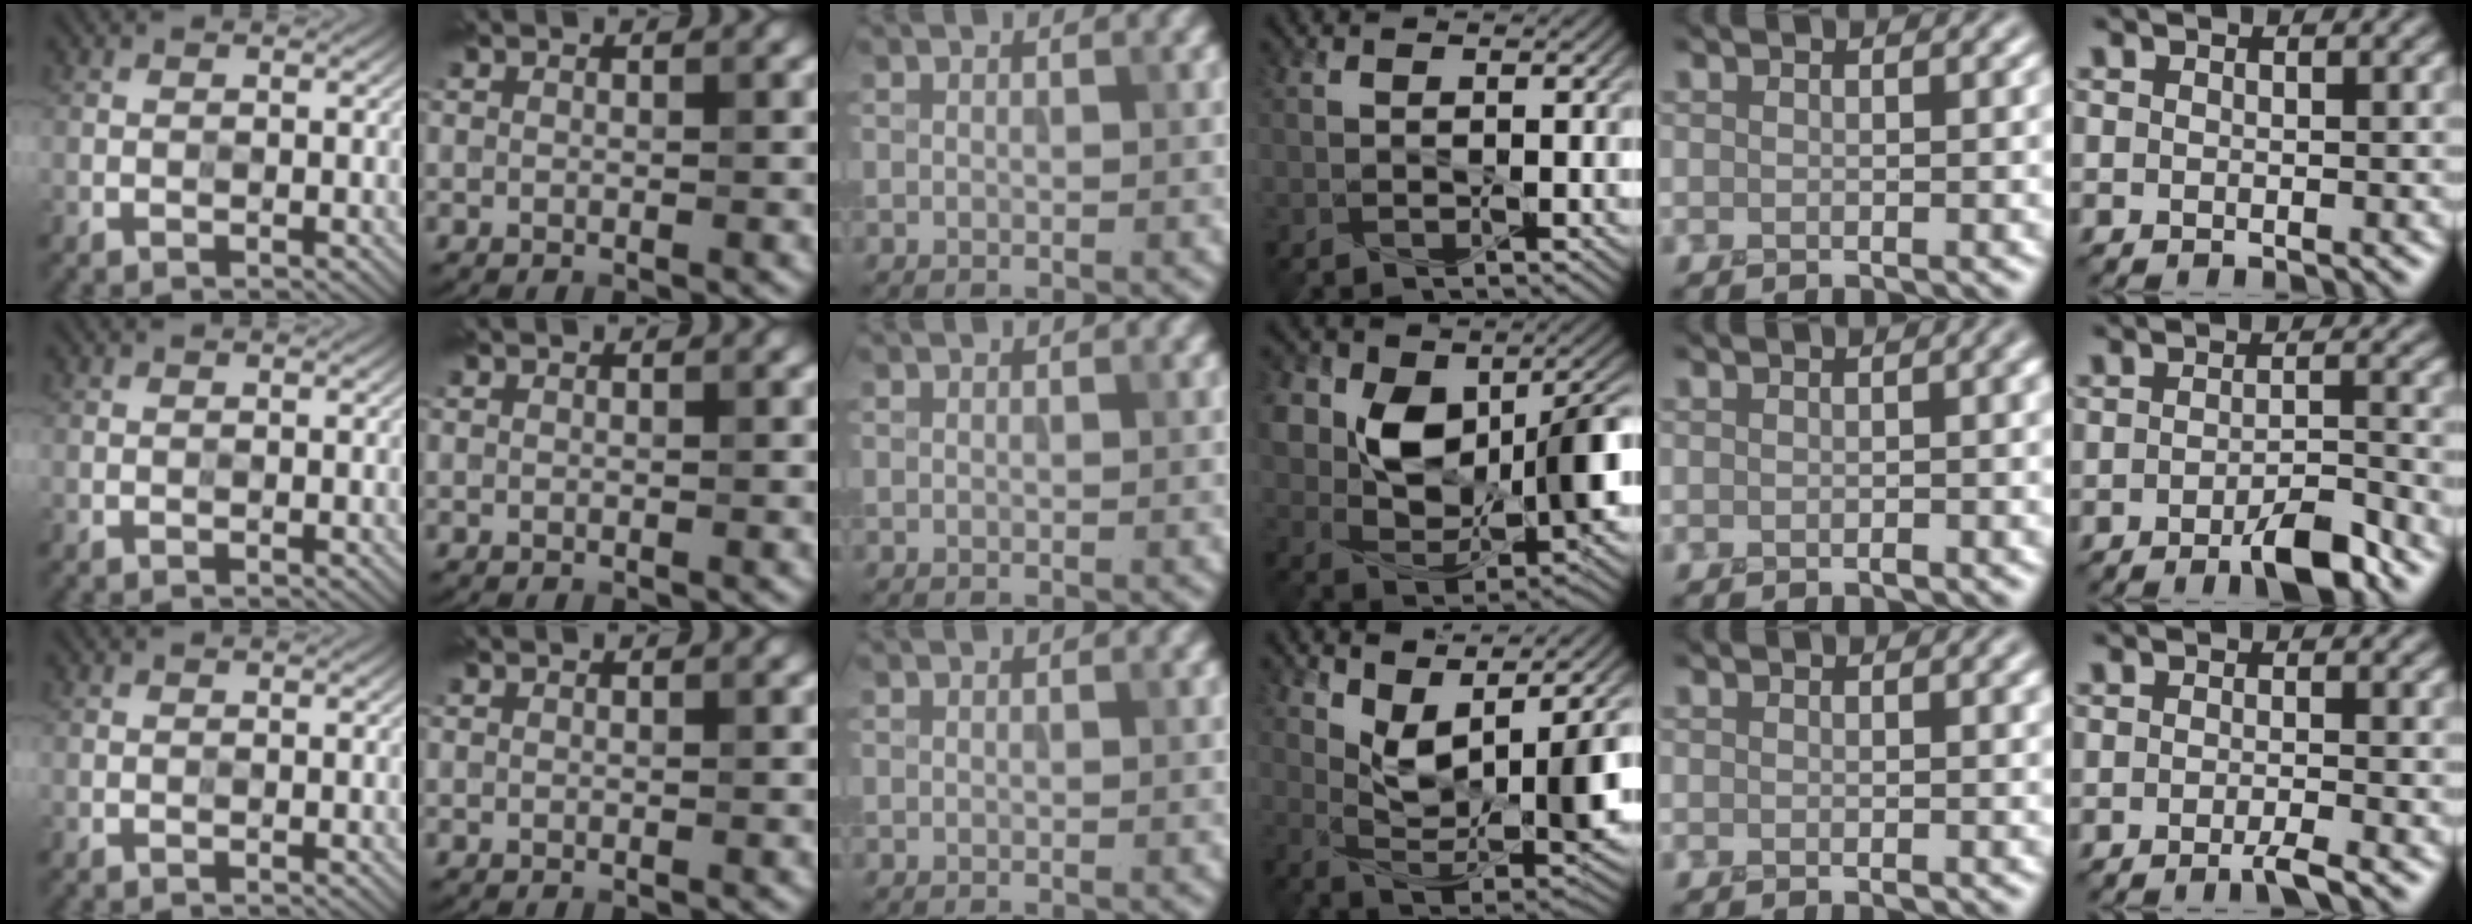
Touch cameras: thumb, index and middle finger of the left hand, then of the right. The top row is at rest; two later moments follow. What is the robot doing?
{"motion": "squeeze", "object": "stress ball aka squeeze ball"}